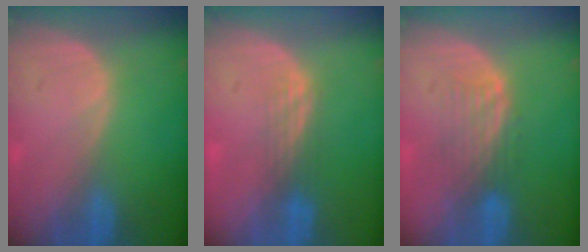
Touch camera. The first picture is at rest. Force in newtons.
{"total": 3.0, "press": 2.5, "slide": 1.6}
{"total": 4.5, "press": 3.8, "slide": 2.3}